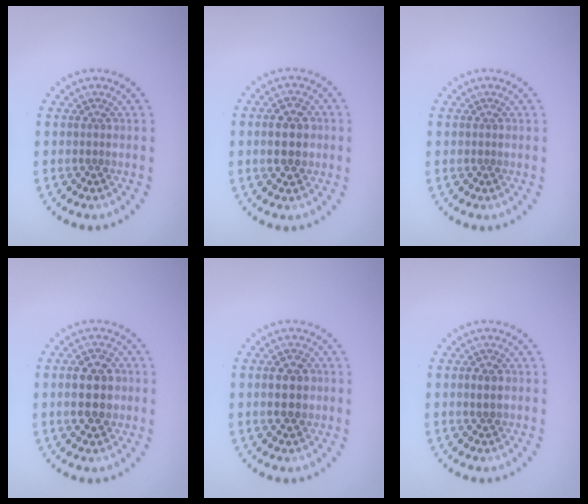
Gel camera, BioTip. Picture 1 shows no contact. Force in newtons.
{"total": 3.9, "press": 3.9, "slide": 0.2}
{"total": 0.0}
{"total": 4.6, "press": 4.6, "slide": 0.1}
{"total": 3.5, "press": 3.5, "slide": 0.2}
{"total": 0.9, "press": 0.9, "slide": 0.2}